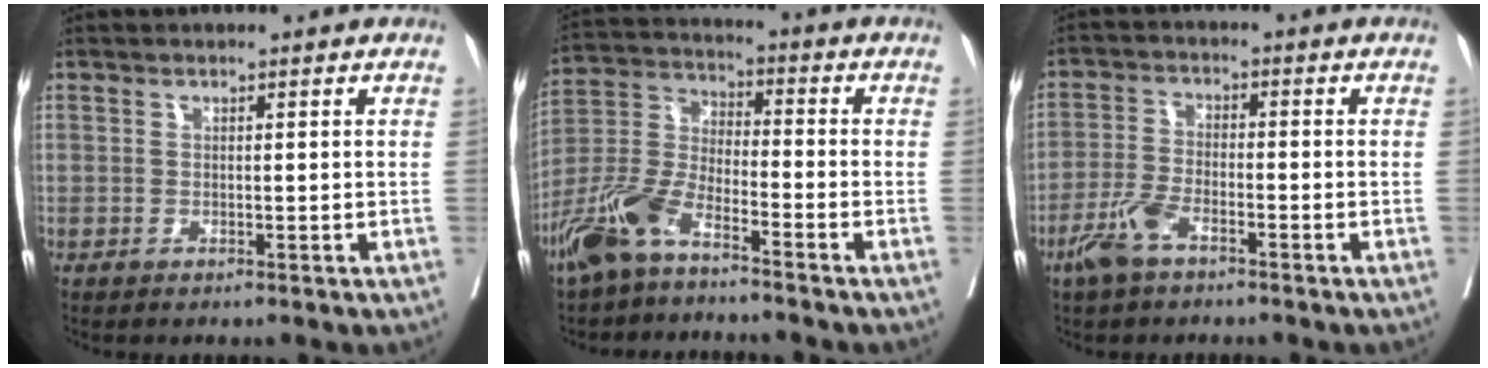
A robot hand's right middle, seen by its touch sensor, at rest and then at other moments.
{"total": 10.1, "force": [-7.2, 2.8, 6.5], "torque": [-0.156, -0.007, -0.150]}
{"total": 5.6, "force": [-3.7, 1.7, 3.7], "torque": [-0.090, -0.005, -0.075]}